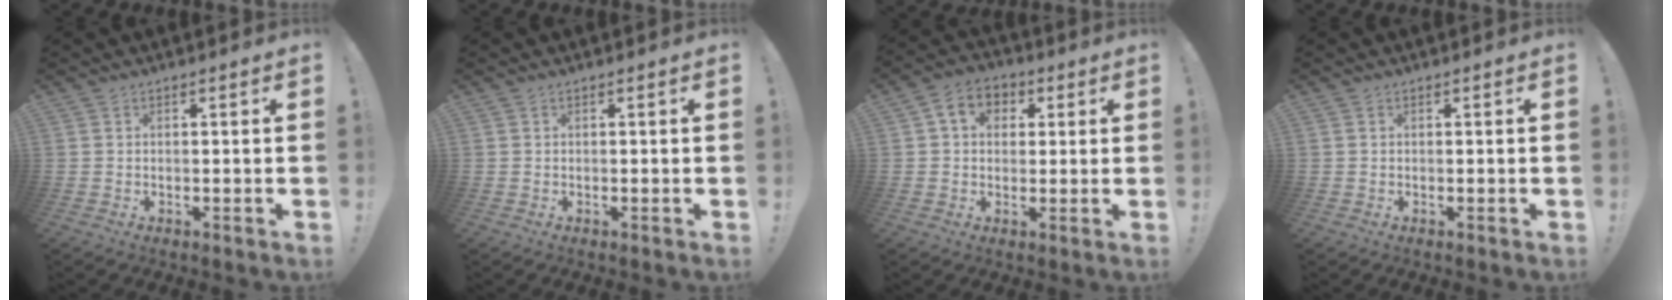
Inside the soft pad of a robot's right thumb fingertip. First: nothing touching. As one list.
[{"total": 0.0}, {"total": 7.1, "force": [2.0, 5.5, 4.0], "torque": [-0.054, 0.002, 0.036]}, {"total": 0.0}]